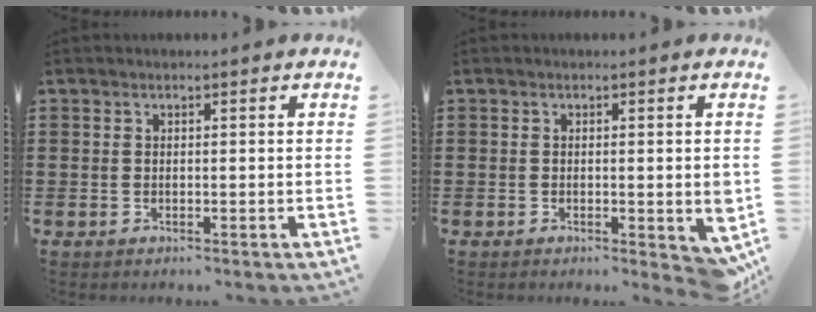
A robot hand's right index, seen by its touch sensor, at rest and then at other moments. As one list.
[{"total": 1.6, "force": [0.0, 0.5, 1.5], "torque": [-0.021, -0.002, -0.002]}]